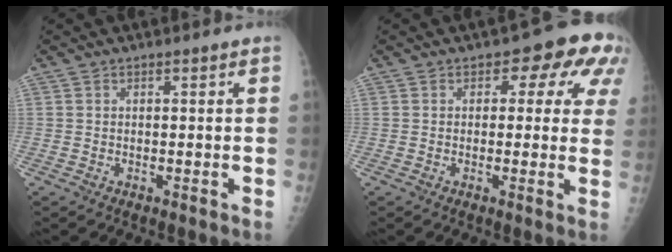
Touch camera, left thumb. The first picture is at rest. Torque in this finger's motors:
{"motor_torque": [0.11, 0.28, 0.09, 0.05, 0.07]}